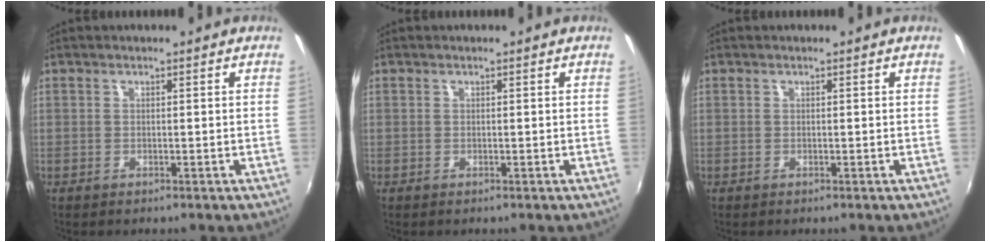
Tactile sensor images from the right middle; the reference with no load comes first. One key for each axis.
{"total": 0.0}
{"total": 0.0}